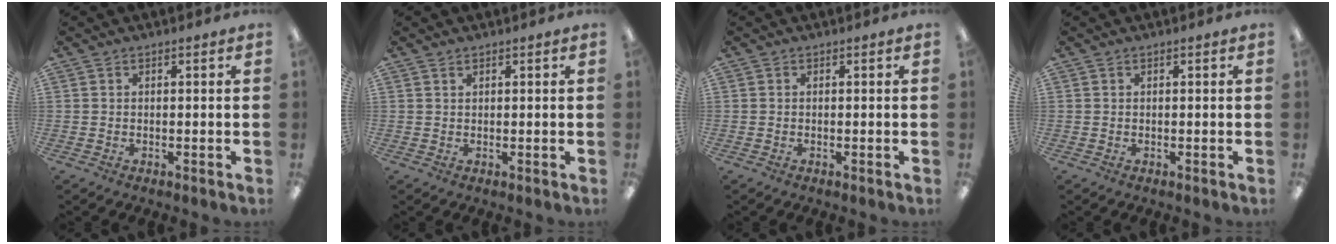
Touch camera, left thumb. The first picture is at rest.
{"total": 0.8, "force": [0.7, 0.3, 0.4], "torque": [-0.009, 0.000, 0.013]}
{"total": 0.0}
{"total": 0.0}